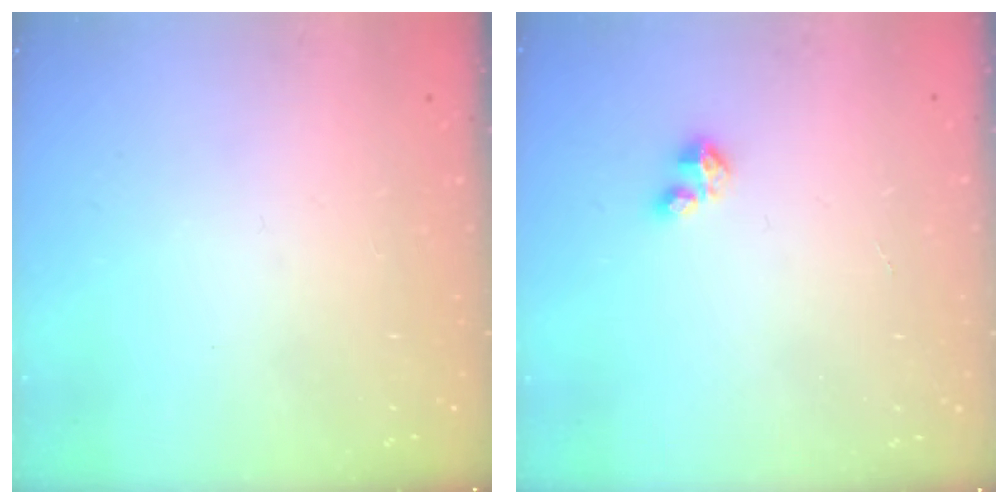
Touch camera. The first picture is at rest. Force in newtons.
{"total": 2.1, "press": 2.1, "slide": 0.2}